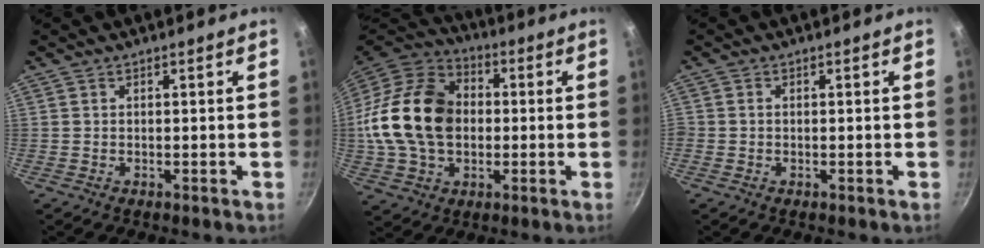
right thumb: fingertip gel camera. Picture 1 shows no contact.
{"total": 21.2, "force": [0.2, 15.3, 14.6], "torque": [-0.257, 0.030, -0.002]}
{"total": 0.6, "force": [-0.1, 0.5, 0.2], "torque": [-0.004, 0.002, -0.003]}